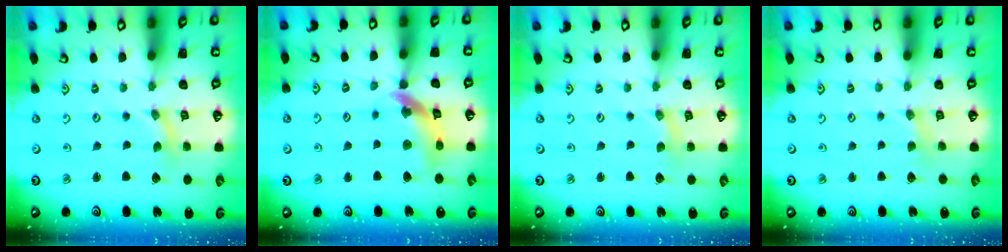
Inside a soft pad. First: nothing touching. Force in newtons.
{"total": 14.3, "press": 14.2, "slide": 1.6}
{"total": 1.4, "press": 1.4, "slide": 0.3}
{"total": 1.9, "press": 1.8, "slide": 0.4}